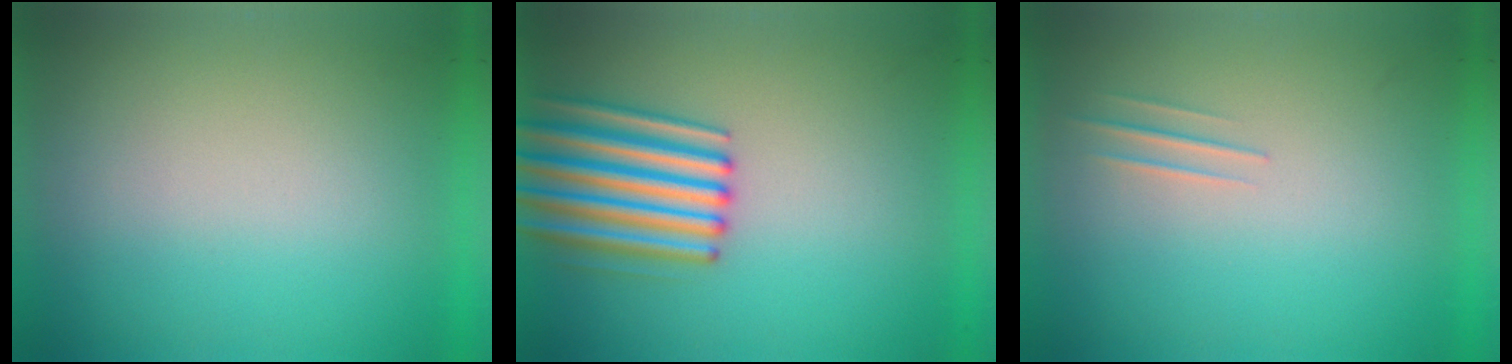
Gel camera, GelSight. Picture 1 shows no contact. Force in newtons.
{"total": 4.8}
{"total": 1.1}